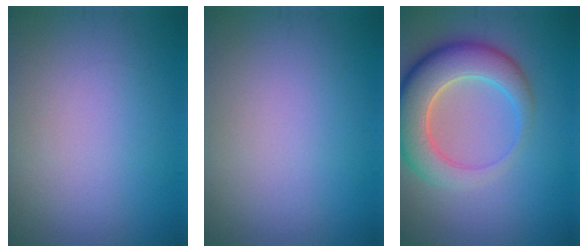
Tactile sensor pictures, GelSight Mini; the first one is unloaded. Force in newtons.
{"total": 0.0}
{"total": 7.7, "press": 7.7, "slide": 0.6}